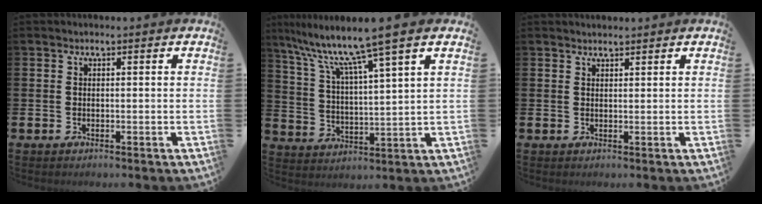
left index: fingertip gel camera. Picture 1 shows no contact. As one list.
[{"total": 9.8, "force": [7.9, 0.2, 5.9], "torque": [-0.133, -0.044, 0.127]}, {"total": 1.6, "force": [1.5, 0.5, 0.0], "torque": [0.012, -0.004, 0.026]}]